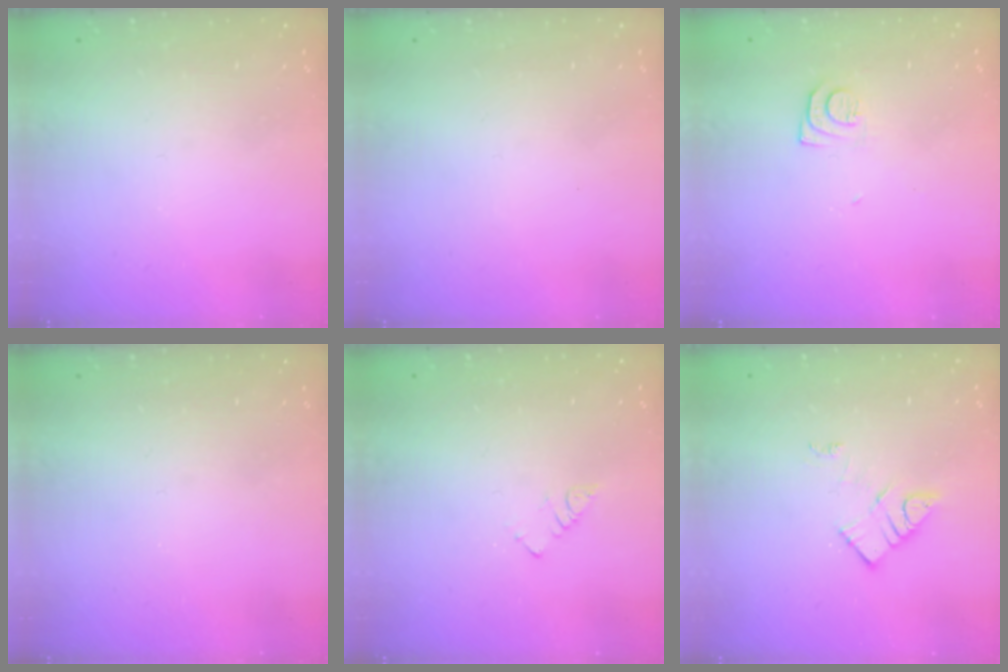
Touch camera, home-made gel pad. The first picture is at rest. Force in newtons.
{"total": 1.7, "press": 1.6, "slide": 0.1}
{"total": 7.3, "press": 7.2, "slide": 0.8}
{"total": 0.0}
{"total": 2.3, "press": 2.3, "slide": 0.4}
{"total": 8.2, "press": 8.2, "slide": 0.5}